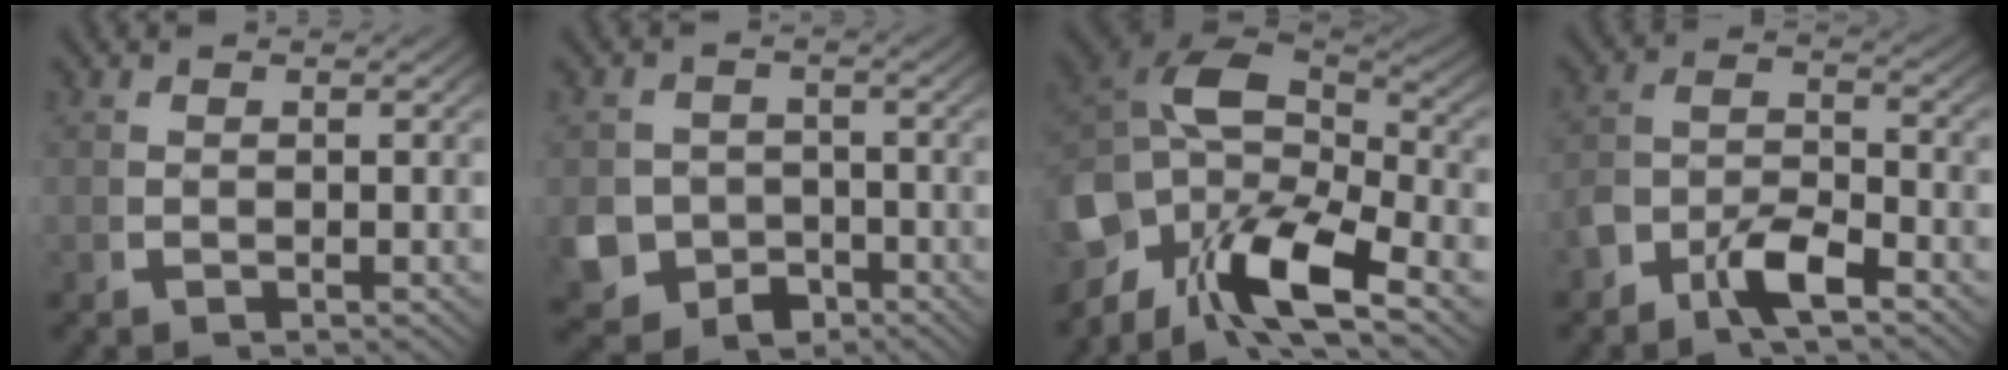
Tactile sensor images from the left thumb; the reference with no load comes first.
{"total": 8.3, "force": [-3.7, 6.6, 3.2], "torque": [-0.075, -0.040, -0.051]}
{"total": 16.2, "force": [-0.2, 11.2, 11.7], "torque": [-0.270, -0.058, 0.011]}
{"total": 4.4, "force": [-1.9, 2.7, 2.8], "torque": [-0.066, -0.017, -0.037]}